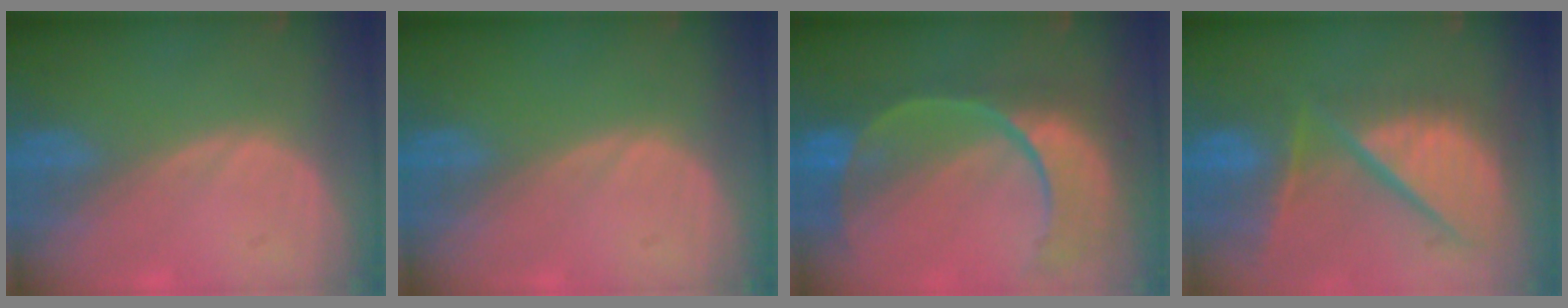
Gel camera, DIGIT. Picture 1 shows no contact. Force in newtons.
{"total": 0.0}
{"total": 11.2, "press": 9.3, "slide": 6.1}
{"total": 12.4, "press": 10.2, "slide": 7.0}